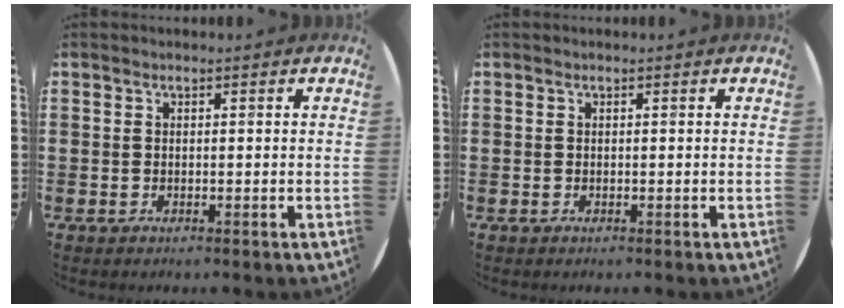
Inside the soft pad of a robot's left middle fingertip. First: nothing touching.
{"total": 0.0}